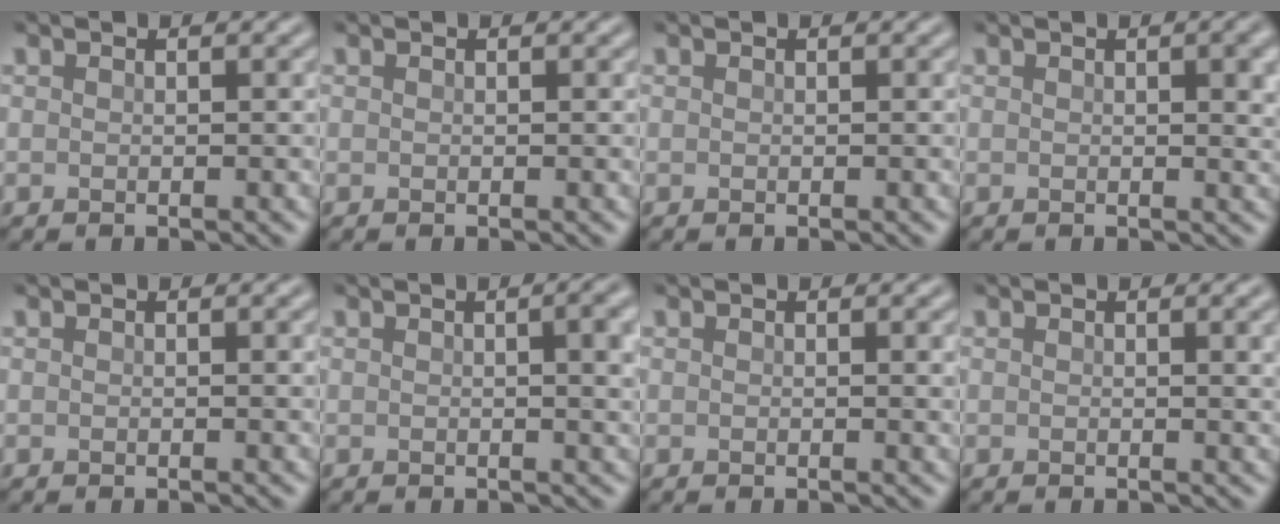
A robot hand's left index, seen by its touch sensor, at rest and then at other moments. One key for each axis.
{"total": 0.0}
{"total": 0.0}
{"total": 3.1, "fx": 0.6, "fy": 0.9, "fz": 2.9, "tx": -0.026, "ty": 0.004, "tz": 0.008}
{"total": 0.7, "fx": 0.1, "fy": 0.2, "fz": 0.7, "tx": -0.004, "ty": 0.002, "tz": 0.000}
{"total": 4.8, "fx": 0.7, "fy": 1.8, "fz": 4.3, "tx": -0.031, "ty": 0.014, "tz": 0.007}
{"total": 1.3, "fx": 0.2, "fy": 0.4, "fz": 1.2, "tx": -0.009, "ty": 0.001, "tz": 0.000}
{"total": 2.4, "fx": 0.6, "fy": 0.8, "fz": 2.2, "tx": -0.017, "ty": 0.003, "tz": 0.006}